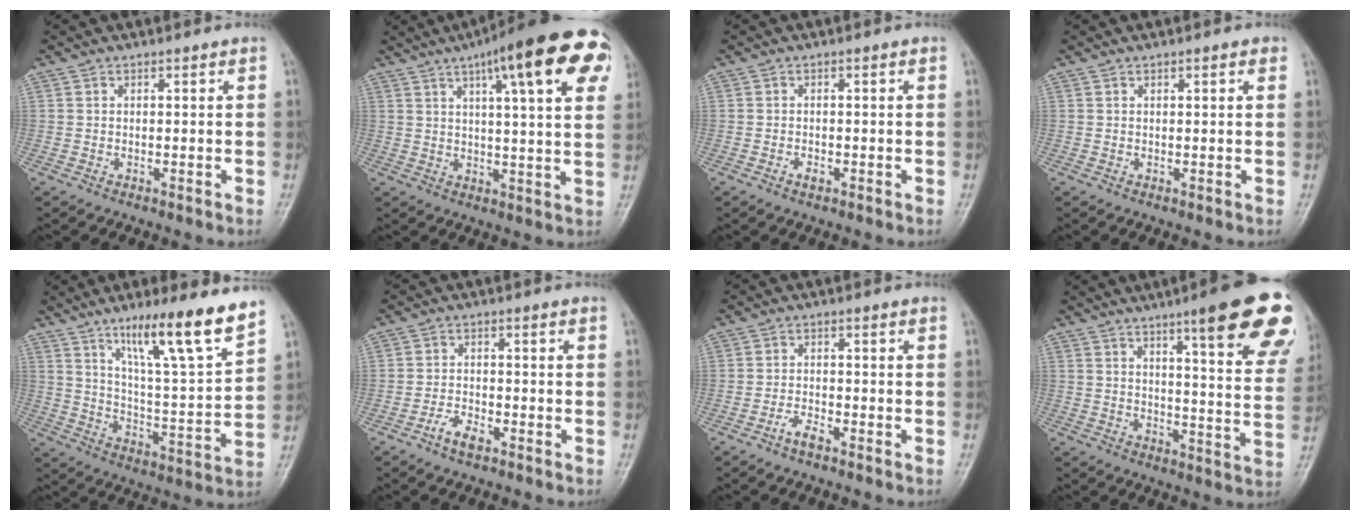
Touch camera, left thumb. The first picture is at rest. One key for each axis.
{"total": 20.5, "fx": 9.4, "fy": 4.6, "fz": 17.6, "tx": -0.233, "ty": 0.002, "tz": 0.120}
{"total": 1.2, "fx": -0.7, "fy": 0.7, "fz": 0.7, "tx": -0.015, "ty": 0.004, "tz": -0.012}
{"total": 1.3, "fx": 0.7, "fy": 0.4, "fz": 1.0, "tx": -0.015, "ty": 0.000, "tz": 0.007}
{"total": 16.3, "fx": 11.2, "fy": 1.4, "fz": 11.8, "tx": -0.176, "ty": -0.065, "tz": 0.186}
{"total": 3.5, "fx": -2.3, "fy": 1.4, "fz": 2.1, "tx": -0.045, "ty": 0.015, "tz": -0.045}
{"total": 2.6, "fx": -2.0, "fy": 0.8, "fz": 1.5, "tx": -0.036, "ty": 0.011, "tz": -0.040}
{"total": 21.2, "fx": 12.4, "fy": 3.7, "fz": 16.8, "tx": -0.191, "ty": -0.047, "tz": 0.152}